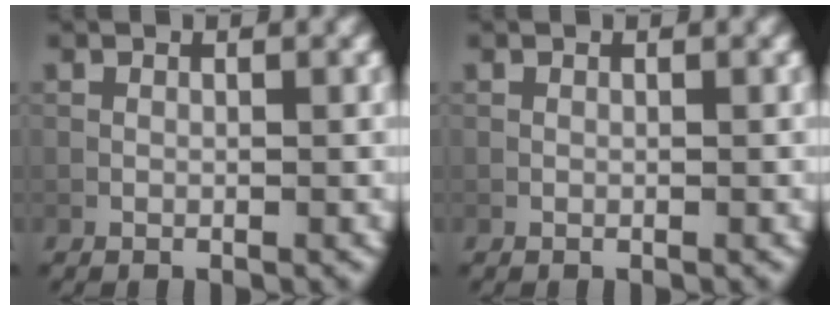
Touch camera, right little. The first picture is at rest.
{"total": 0.0}